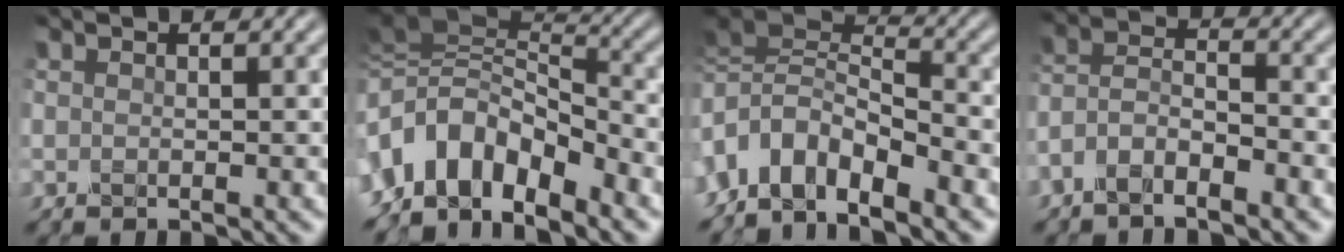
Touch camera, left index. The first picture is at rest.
{"total": 9.9, "force": [-4.4, 5.9, 6.7], "torque": [-0.116, 0.008, -0.085]}
{"total": 7.1, "force": [-3.1, 4.1, 5.0], "torque": [-0.088, 0.004, -0.070]}
{"total": 3.8, "force": [-2.7, 1.4, 2.2], "torque": [-0.044, 0.006, -0.063]}